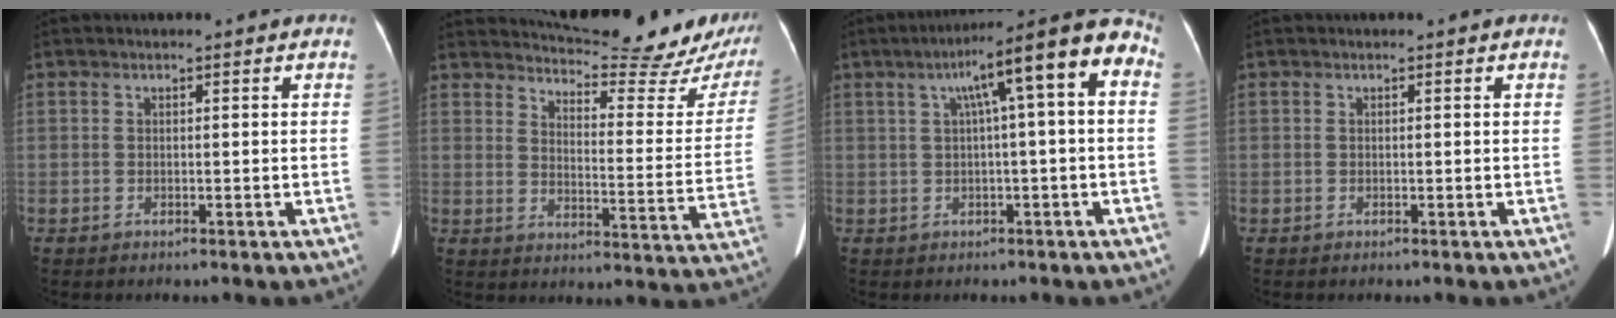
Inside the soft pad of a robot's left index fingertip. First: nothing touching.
{"total": 19.5, "force": [18.6, 1.5, 5.8], "torque": [-0.078, -0.089, 0.224]}
{"total": 11.4, "force": [2.9, 0.7, 11.0], "torque": [-0.155, 0.044, 0.033]}
{"total": 0.0}